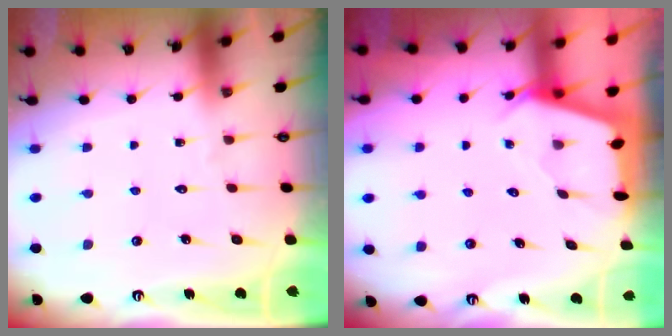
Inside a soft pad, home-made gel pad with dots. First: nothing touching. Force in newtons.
{"total": 2.5, "press": 2.5, "slide": 0.3}